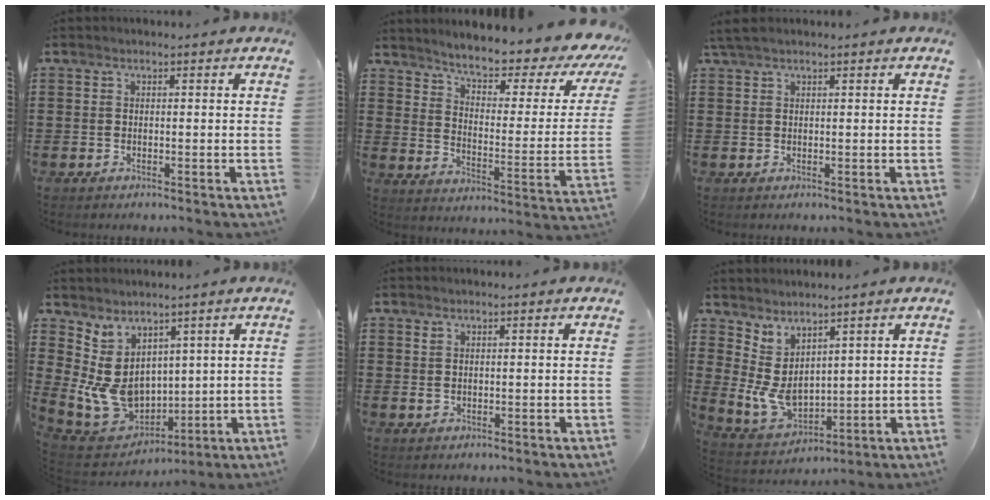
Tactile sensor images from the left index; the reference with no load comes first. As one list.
[{"total": 5.5, "force": [4.7, 0.6, 2.9], "torque": [-0.071, -0.042, 0.071]}, {"total": 1.8, "force": [1.2, 0.3, 1.2], "torque": [-0.025, 0.002, 0.024]}, {"total": 10.3, "force": [1.5, 8.6, 5.5], "torque": [-0.167, -0.008, 0.036]}, {"total": 0.9, "force": [0.3, 0.6, 0.6], "torque": [-0.015, 0.004, 0.006]}, {"total": 6.4, "force": [1.9, 4.5, 4.1], "torque": [-0.112, -0.010, 0.039]}]